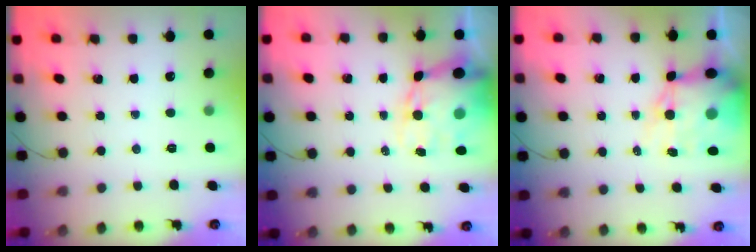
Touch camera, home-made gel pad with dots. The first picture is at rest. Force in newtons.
{"total": 15.3, "press": 14.9, "slide": 3.5}
{"total": 12.6, "press": 12.1, "slide": 3.5}